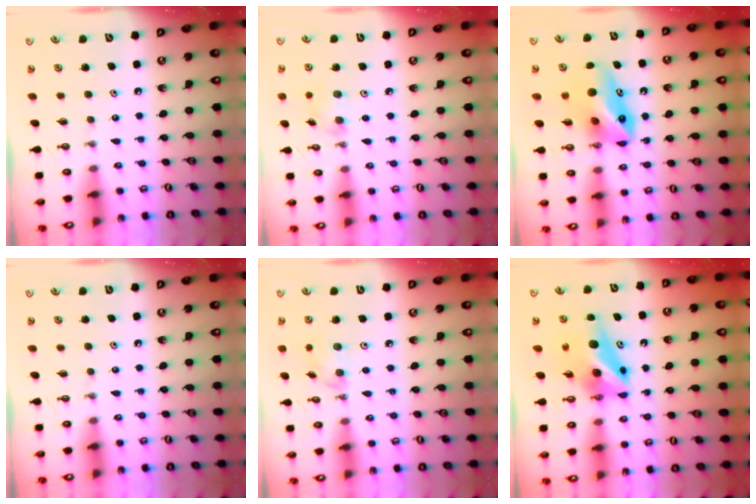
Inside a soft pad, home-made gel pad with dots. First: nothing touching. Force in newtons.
{"total": 6.3, "press": 4.7, "slide": 4.3}
{"total": 9.4, "press": 8.7, "slide": 3.6}
{"total": 0.0}
{"total": 5.4, "press": 5.2, "slide": 1.5}
{"total": 8.4, "press": 8.4, "slide": 0.6}